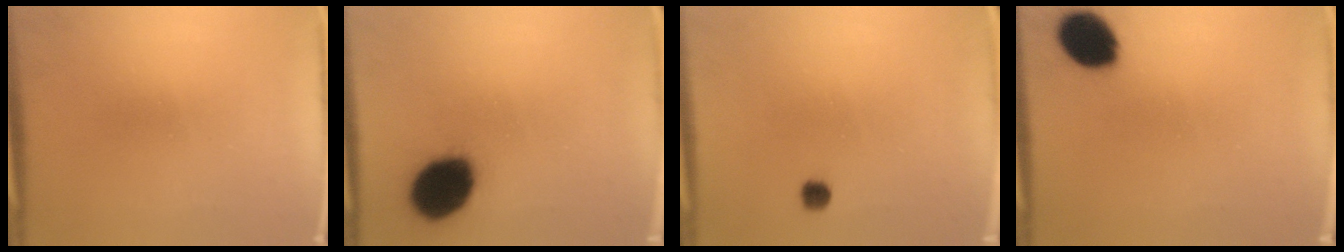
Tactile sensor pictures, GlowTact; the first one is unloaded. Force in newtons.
{"total": 16.4}
{"total": 1.8}
{"total": 10.8}